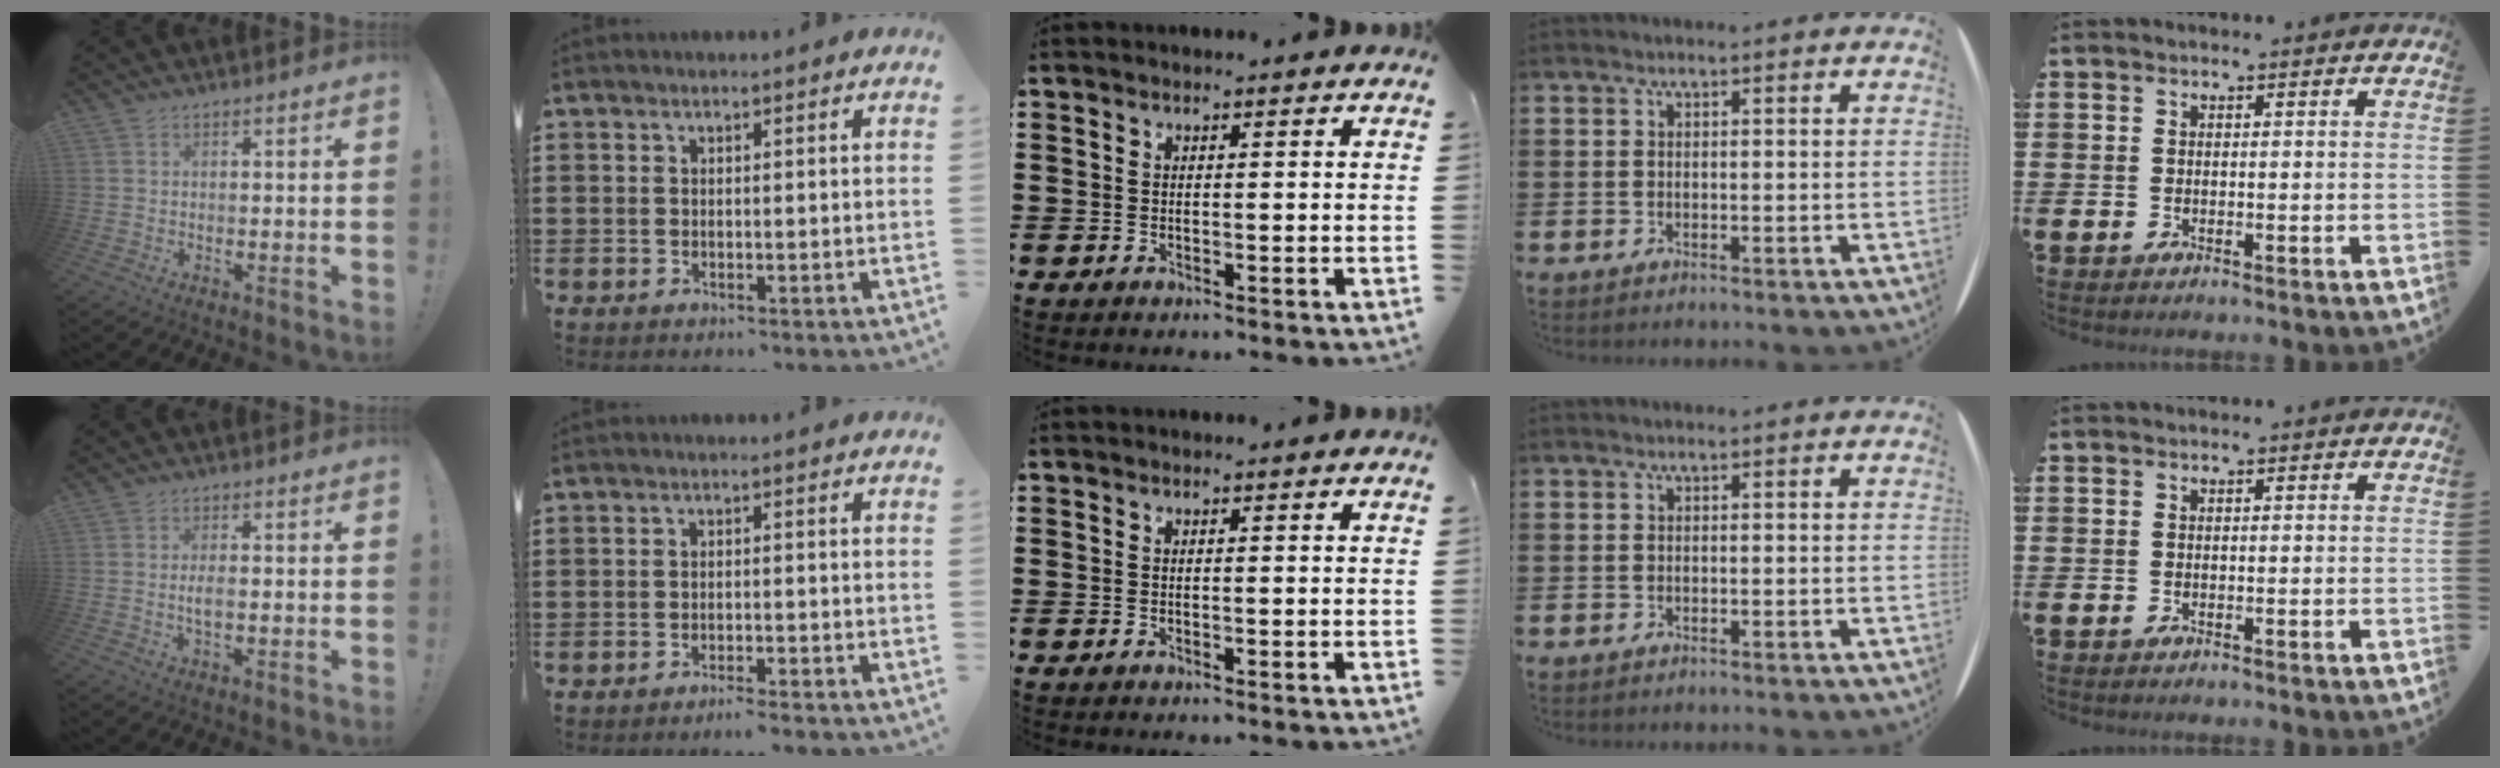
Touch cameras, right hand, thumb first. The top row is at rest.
{"thumb": {"total": 3.0, "force": [-0.6, 1.2, 2.7], "torque": [-0.054, 0.001, -0.014]}, "index": {"total": 1.7, "force": [-1.6, -0.1, 0.6], "torque": [-0.012, 0.002, -0.030]}}